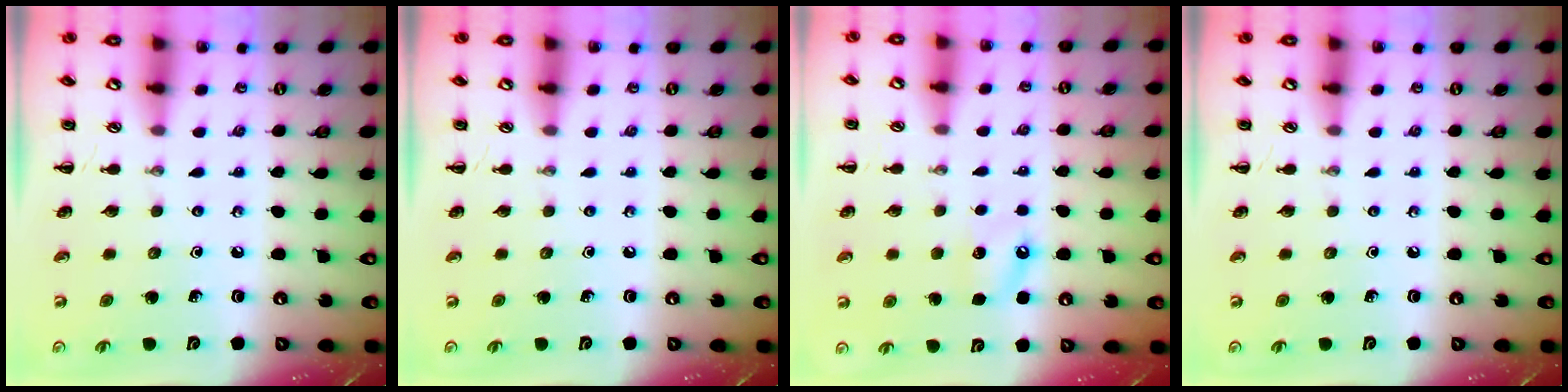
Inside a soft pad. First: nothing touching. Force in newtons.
{"total": 0.0}
{"total": 5.6, "press": 5.3, "slide": 1.8}
{"total": 0.0}